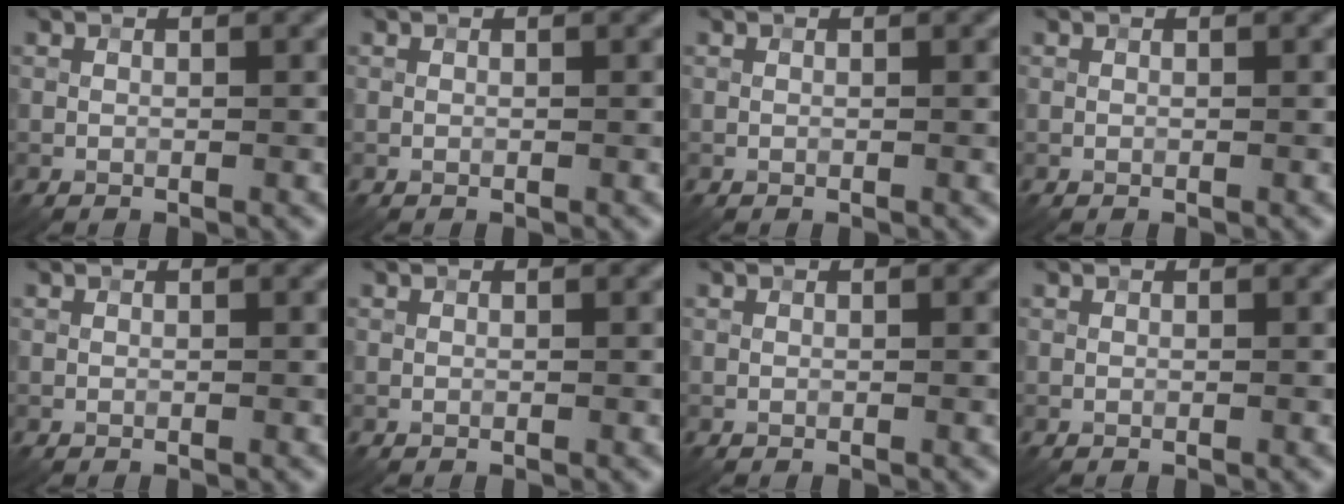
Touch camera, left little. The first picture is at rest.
{"total": 0.0}
{"total": 0.0}
{"total": 0.0}
{"total": 0.0}
{"total": 0.0}
{"total": 0.0}
{"total": 0.0}